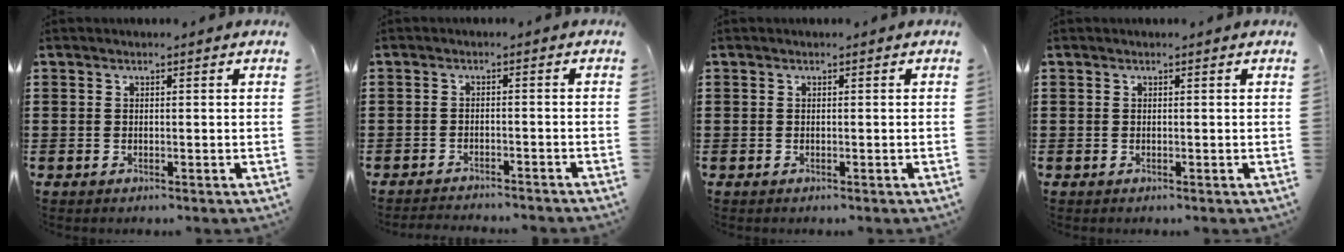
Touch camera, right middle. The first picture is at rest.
{"total": 2.1, "force": [-2.0, -0.1, 0.1], "torque": [-0.006, 0.002, -0.043]}
{"total": 0.0}
{"total": 0.0}